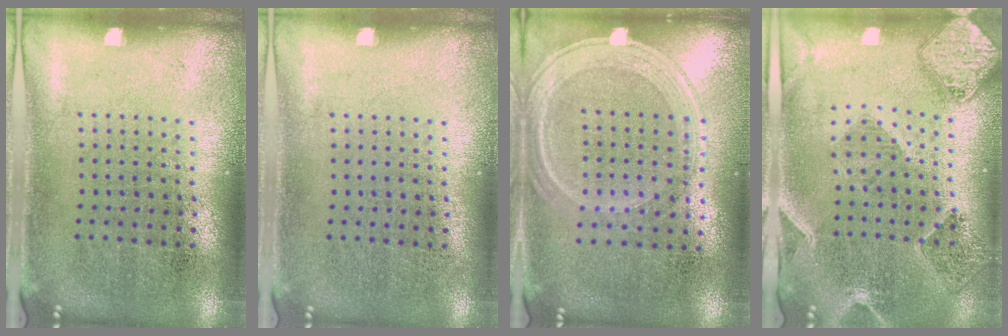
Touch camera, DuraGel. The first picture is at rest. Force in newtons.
{"total": 0.0}
{"total": 1.2, "press": 1.2, "slide": 0.3}
{"total": 1.6, "press": 1.6, "slide": 0.3}